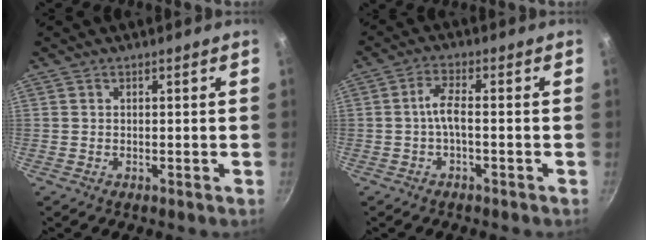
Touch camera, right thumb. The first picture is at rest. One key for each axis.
{"total": 3.8, "fx": -1.0, "fy": 1.0, "fz": 3.5, "tx": -0.083, "ty": 0.017, "tz": -0.026}